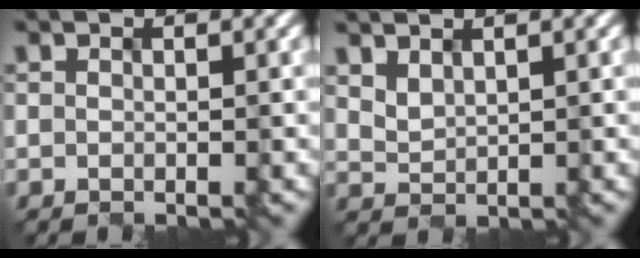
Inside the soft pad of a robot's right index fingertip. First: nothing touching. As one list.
[{"total": 1.4, "force": [1.0, 0.7, 0.6], "torque": [-0.016, -0.001, 0.027]}]